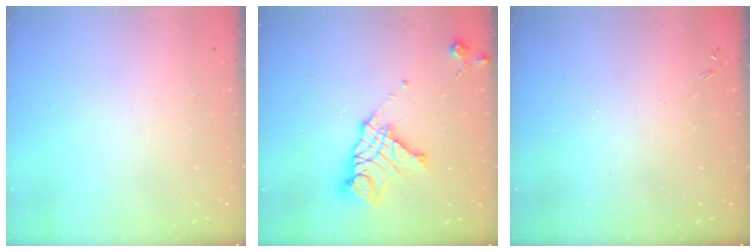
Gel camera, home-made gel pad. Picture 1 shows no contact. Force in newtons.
{"total": 14.8, "press": 14.7, "slide": 1.4}
{"total": 0.0}